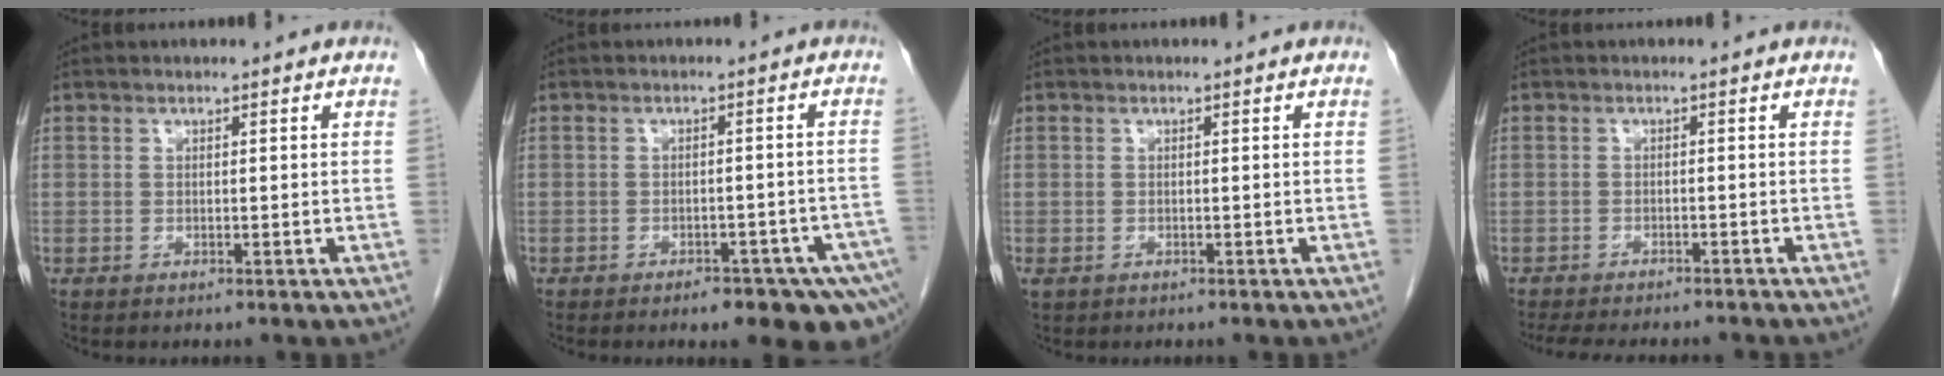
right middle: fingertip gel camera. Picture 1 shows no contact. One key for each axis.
{"total": 10.2, "fx": -7.1, "fy": 3.4, "fz": 6.5, "tx": -0.049, "ty": 0.007, "tz": -0.086}
{"total": 0.8, "fx": -0.4, "fy": 0.4, "fz": 0.4, "tx": -0.010, "ty": 0.000, "tz": -0.002}
{"total": 11.1, "fx": -9.8, "fy": 2.6, "fz": 4.6, "tx": -0.073, "ty": -0.011, "tz": -0.130}